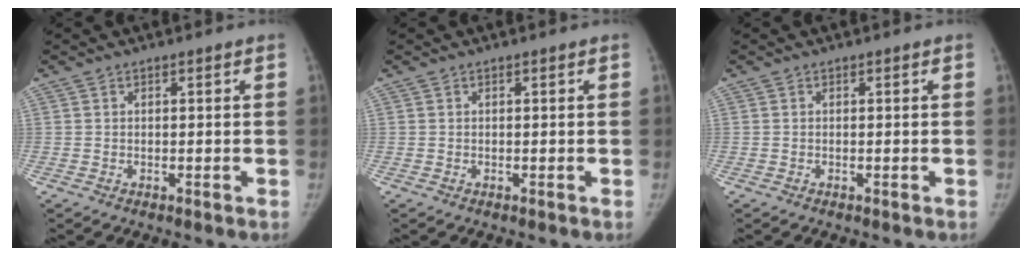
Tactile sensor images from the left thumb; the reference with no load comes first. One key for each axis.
{"total": 0.0}
{"total": 0.0}